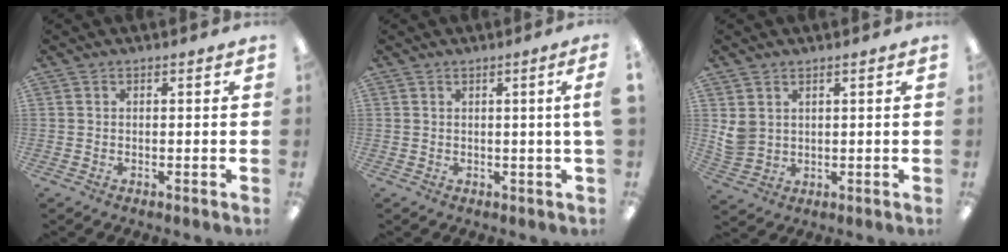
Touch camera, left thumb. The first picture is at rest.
{"total": 2.9, "force": [0.6, -0.4, 2.8], "torque": [-0.049, -0.008, 0.008]}
{"total": 4.1, "force": [2.1, 3.2, 1.4], "torque": [-0.034, -0.002, 0.043]}